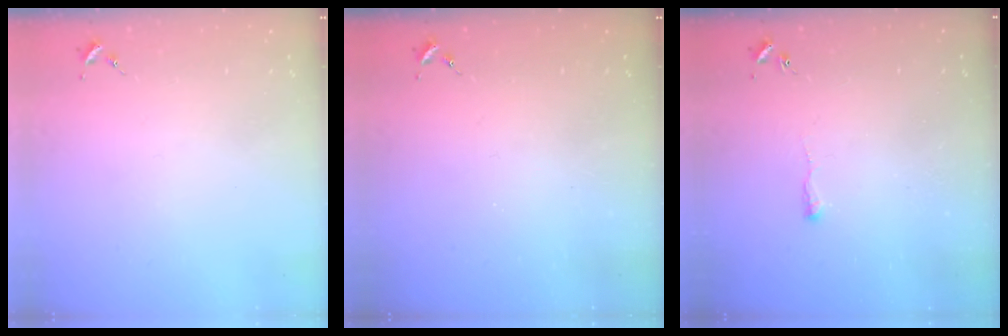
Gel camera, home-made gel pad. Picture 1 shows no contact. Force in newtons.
{"total": 0.0}
{"total": 2.8, "press": 2.7, "slide": 0.6}